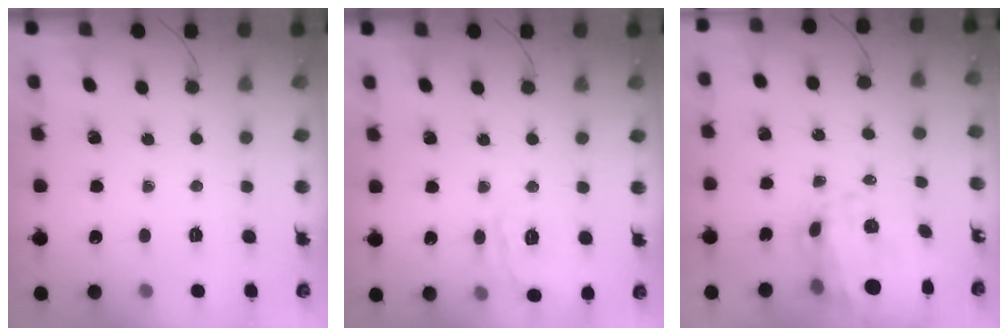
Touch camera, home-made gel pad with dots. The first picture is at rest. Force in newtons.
{"total": 11.2, "press": 11.2, "slide": 0.8}
{"total": 8.7, "press": 8.2, "slide": 3.0}